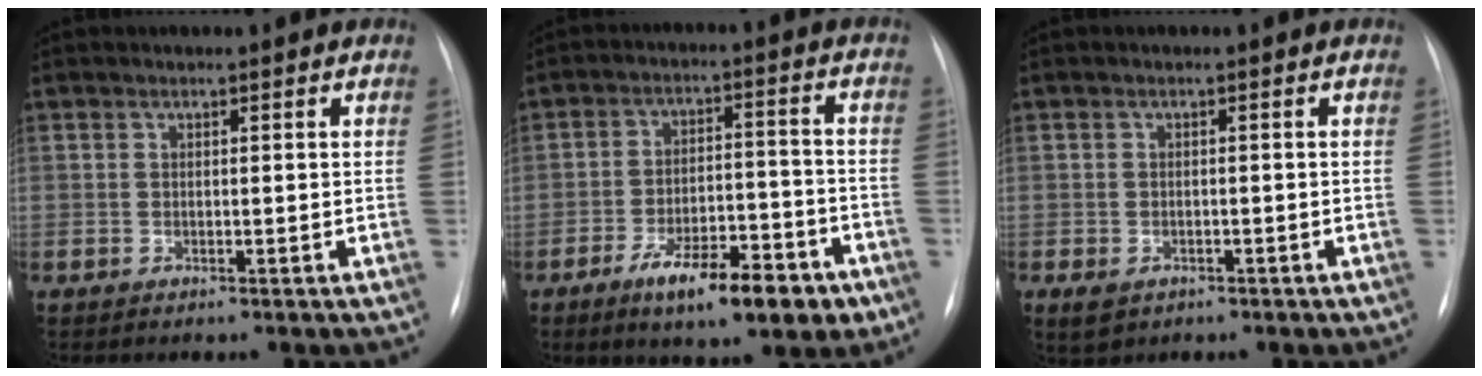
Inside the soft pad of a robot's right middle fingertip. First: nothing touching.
{"total": 12.1, "force": [-7.1, 4.1, 9.0], "torque": [-0.138, 0.007, -0.105]}
{"total": 3.0, "force": [-1.6, 2.2, 1.3], "torque": [-0.023, -0.003, -0.013]}